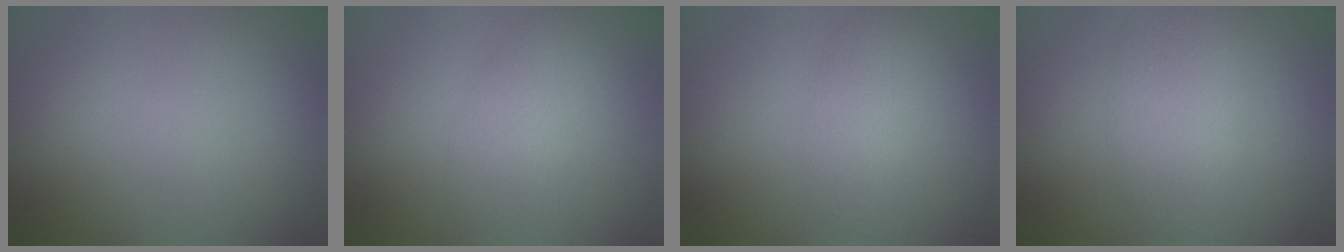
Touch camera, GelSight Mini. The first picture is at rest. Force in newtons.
{"total": 2.7, "press": 2.7, "slide": 0.1}
{"total": 2.4, "press": 2.4, "slide": 0.1}
{"total": 3.6, "press": 3.6, "slide": 0.3}